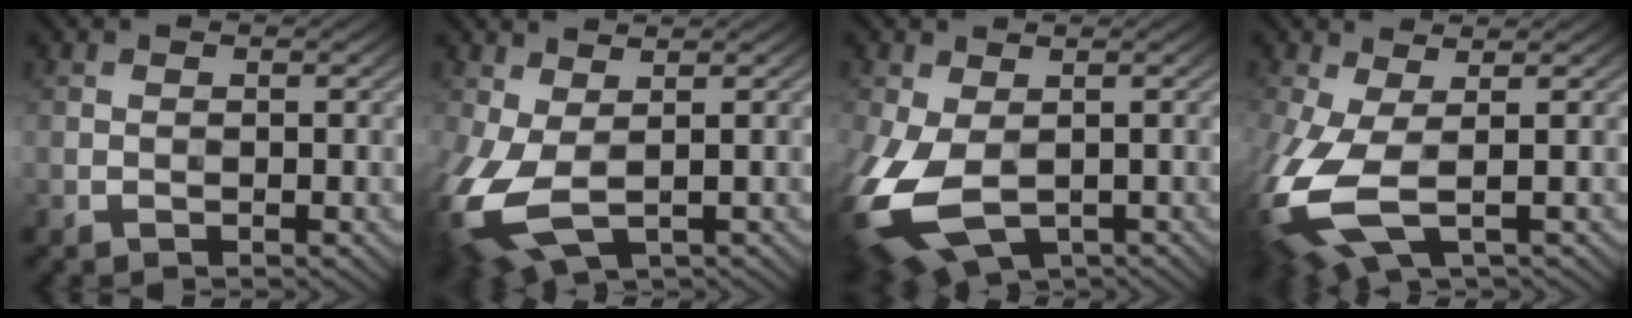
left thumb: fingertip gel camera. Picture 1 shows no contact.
{"total": 8.9, "force": [-1.1, 5.0, 7.2], "torque": [-0.204, -0.023, -0.015]}
{"total": 11.5, "force": [-3.1, 7.0, 8.5], "torque": [-0.233, -0.042, -0.042]}
{"total": 9.6, "force": [-1.6, 4.3, 8.4], "torque": [-0.223, -0.020, -0.031]}